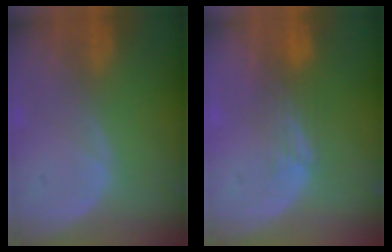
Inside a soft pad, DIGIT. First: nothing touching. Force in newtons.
{"total": 4.0, "press": 3.3, "slide": 2.3}